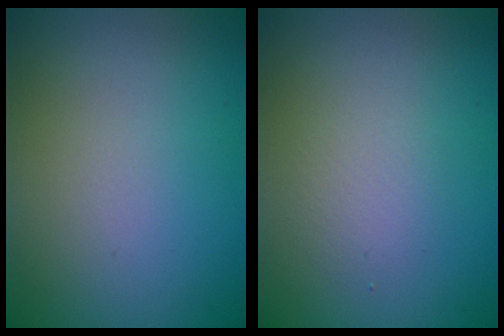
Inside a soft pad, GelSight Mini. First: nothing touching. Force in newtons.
{"total": 1.7, "press": 1.7, "slide": 0.1}